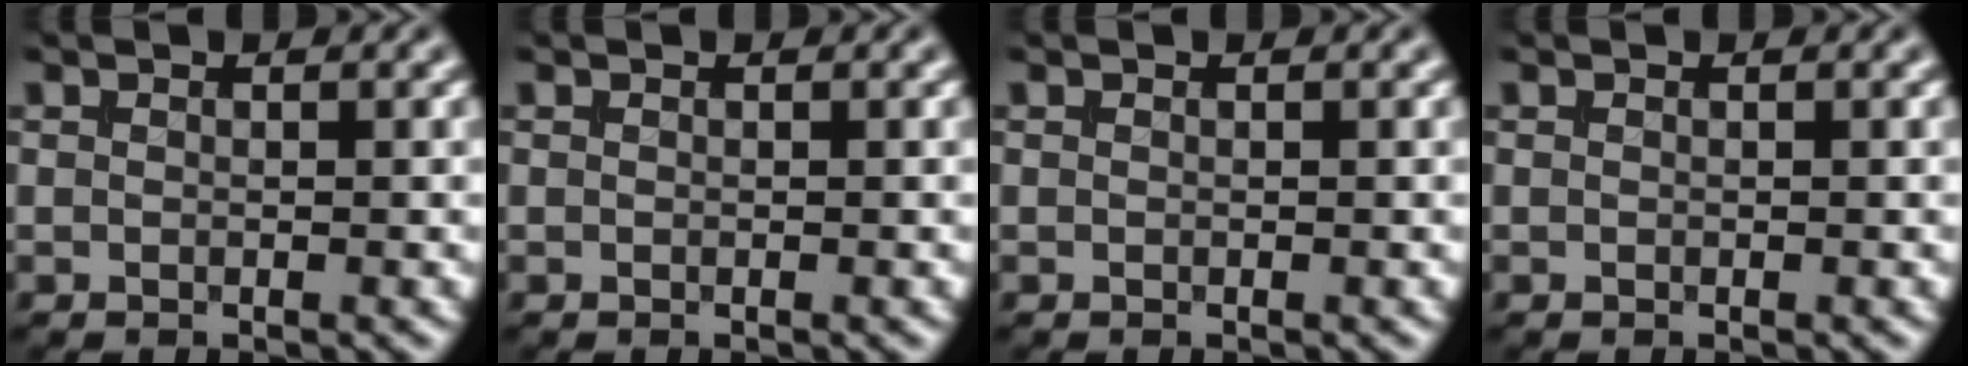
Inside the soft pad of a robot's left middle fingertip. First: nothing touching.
{"total": 0.0}
{"total": 0.0}
{"total": 0.0}